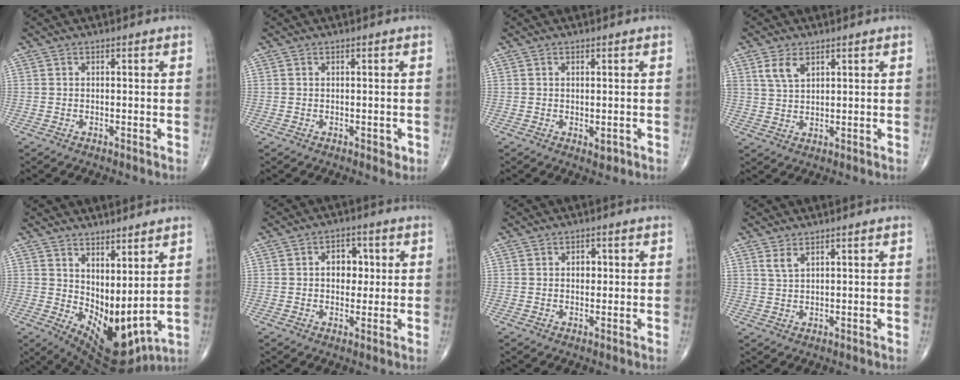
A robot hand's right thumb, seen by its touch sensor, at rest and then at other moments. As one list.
[{"total": 1.5, "force": [-0.2, 0.9, 1.2], "torque": [-0.011, -0.002, -0.001]}, {"total": 1.8, "force": [-0.3, 1.0, 1.5], "torque": [-0.011, -0.003, -0.001]}, {"total": 4.6, "force": [2.5, 2.5, 2.9], "torque": [-0.049, -0.009, 0.053]}, {"total": 13.0, "force": [3.9, 6.1, 10.8], "torque": [-0.151, -0.040, 0.095]}, {"total": 5.8, "force": [0.8, 4.2, 3.9], "torque": [-0.024, 0.005, 0.008]}, {"total": 2.2, "force": [0.4, 1.6, 1.5], "torque": [-0.010, 0.002, 0.004]}, {"total": 2.3, "force": [1.6, 0.7, 1.5], "torque": [-0.033, -0.007, 0.038]}]